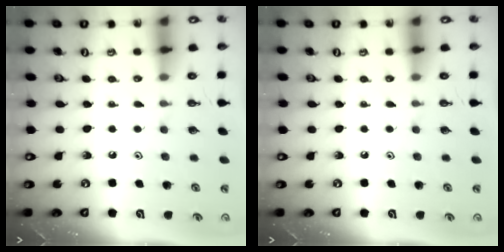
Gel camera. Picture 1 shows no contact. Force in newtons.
{"total": 0.0}